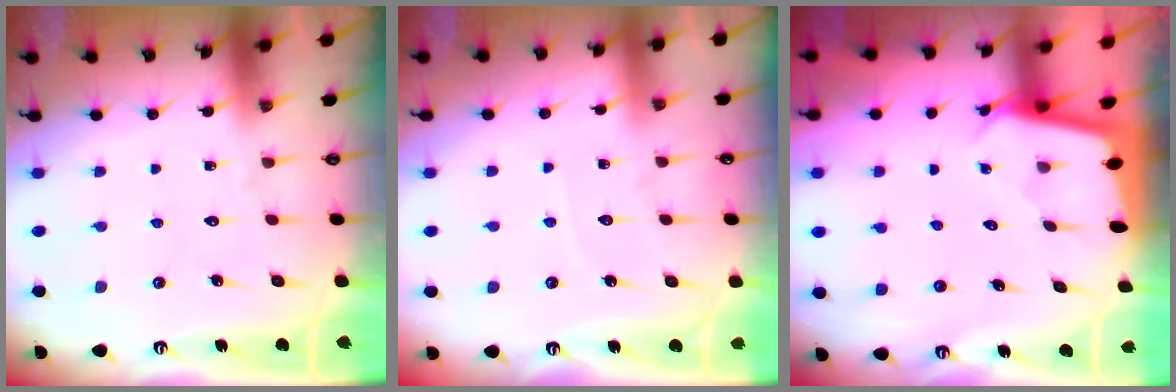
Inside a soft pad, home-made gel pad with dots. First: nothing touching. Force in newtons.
{"total": 2.7, "press": 2.6, "slide": 0.4}
{"total": 2.5, "press": 2.5, "slide": 0.1}